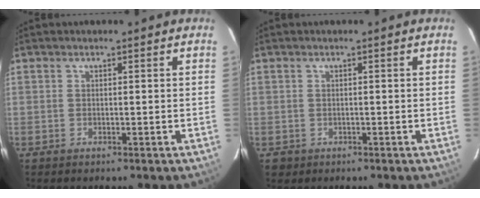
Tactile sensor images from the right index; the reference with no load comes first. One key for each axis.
{"total": 1.5, "fx": -0.6, "fy": 1.4, "fz": -0.1, "tx": -0.008, "ty": 0.005, "tz": -0.008}